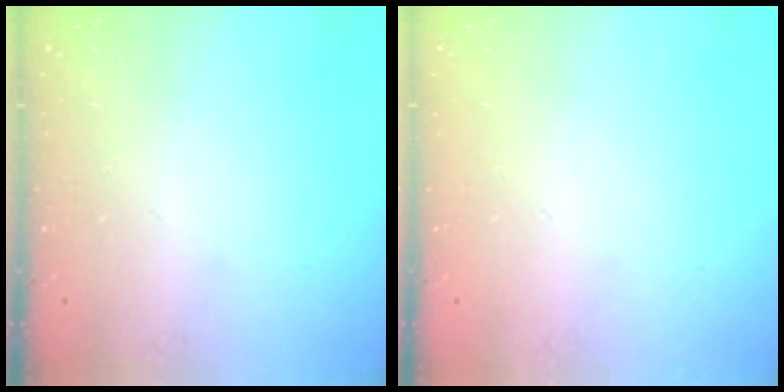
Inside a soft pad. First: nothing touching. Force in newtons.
{"total": 13.0, "press": 3.6, "slide": 12.5}